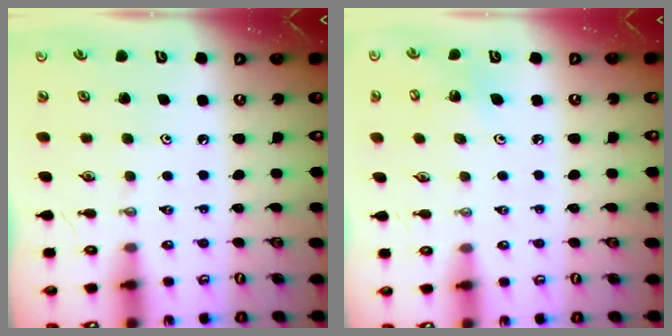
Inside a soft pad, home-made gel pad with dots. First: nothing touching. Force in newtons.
{"total": 4.5, "press": 4.3, "slide": 1.2}